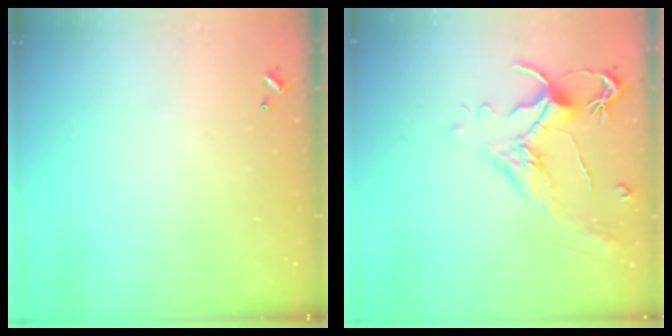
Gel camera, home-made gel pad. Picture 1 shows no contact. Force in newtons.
{"total": 1.8, "press": 1.2, "slide": 1.3}